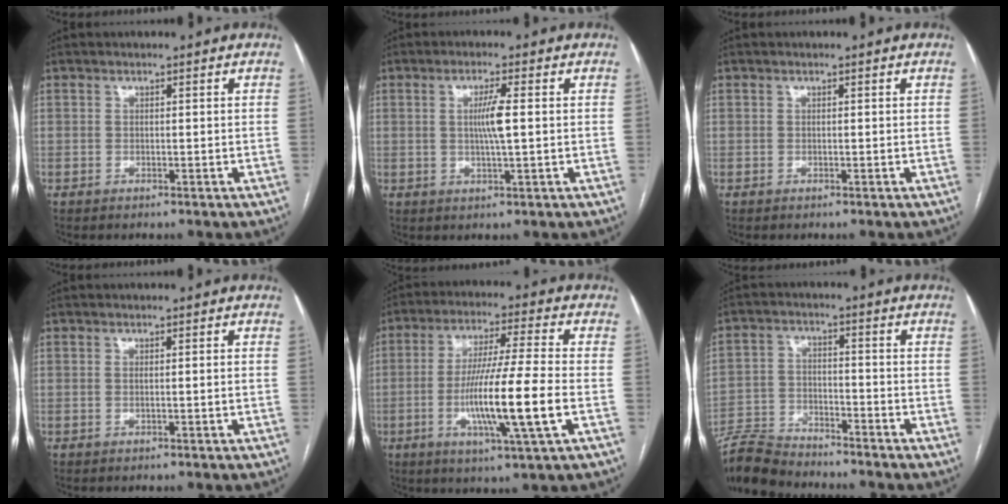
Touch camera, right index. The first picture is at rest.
{"total": 4.2, "force": [0.4, -0.1, 4.2], "torque": [-0.079, -0.004, 0.007]}
{"total": 0.0}
{"total": 0.8, "force": [-0.1, -0.2, 0.8], "torque": [-0.015, 0.000, 0.001]}
{"total": 13.9, "force": [-3.2, -0.4, 13.5], "torque": [-0.255, -0.013, -0.062]}
{"total": 8.4, "force": [-8.1, 1.4, 1.5], "torque": [-0.032, -0.011, -0.155]}